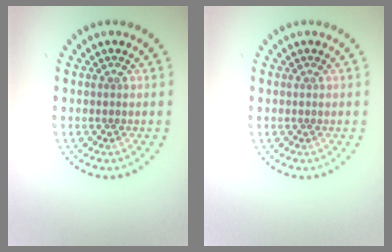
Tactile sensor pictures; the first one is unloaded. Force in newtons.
{"total": 0.0}